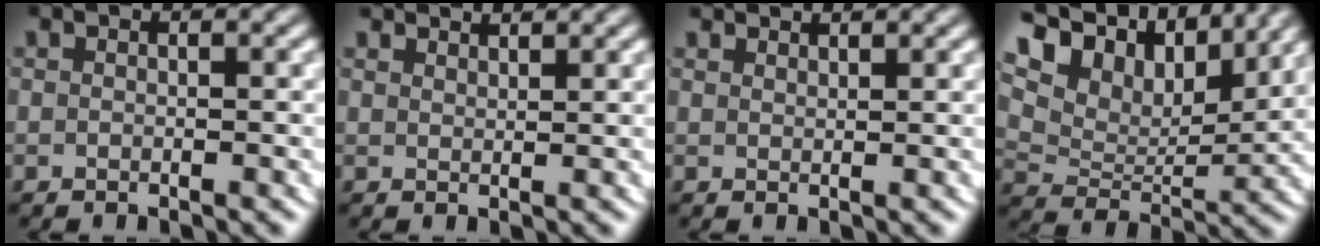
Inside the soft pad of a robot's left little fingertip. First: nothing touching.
{"total": 2.2, "force": [2.2, -0.2, 0.3], "torque": [0.000, -0.004, 0.041]}
{"total": 1.8, "force": [1.8, -0.2, 0.2], "torque": [0.002, -0.004, 0.035]}
{"total": 12.2, "force": [6.0, 7.8, 7.2], "torque": [-0.150, 0.013, 0.088]}